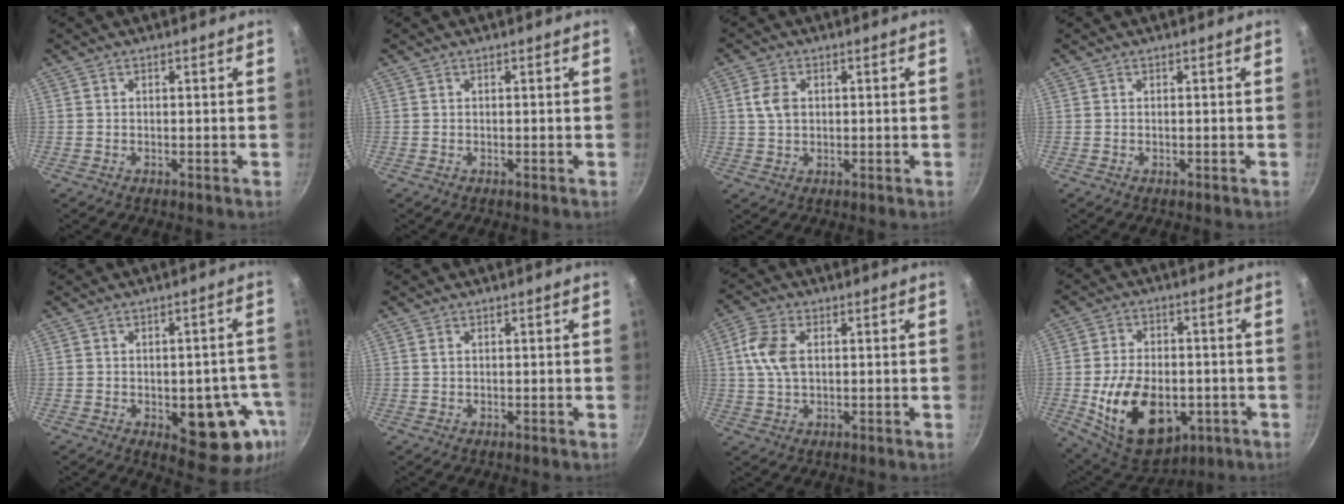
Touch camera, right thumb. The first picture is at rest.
{"total": 0.0}
{"total": 4.4, "force": [0.8, 3.0, 3.0], "torque": [-0.053, 0.002, 0.013]}
{"total": 0.0}
{"total": 13.9, "force": [-4.1, 6.9, 11.3], "torque": [-0.078, 0.008, -0.047]}
{"total": 0.7, "force": [0.3, 0.4, 0.4], "torque": [-0.008, 0.001, 0.006]}
{"total": 7.2, "force": [1.3, 4.4, 5.7], "torque": [-0.111, 0.009, 0.020]}
{"total": 19.1, "force": [-4.7, 12.2, 13.9], "torque": [-0.213, 0.010, -0.060]}